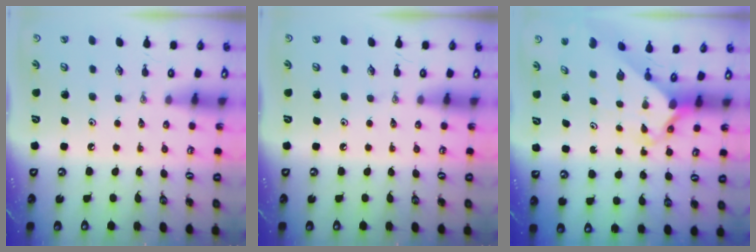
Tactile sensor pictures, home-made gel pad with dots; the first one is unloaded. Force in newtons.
{"total": 0.0}
{"total": 2.3, "press": 2.3, "slide": 0.2}